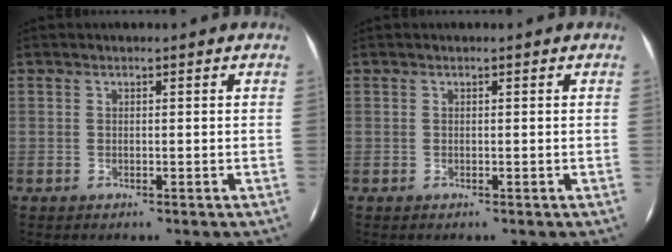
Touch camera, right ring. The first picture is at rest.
{"total": 0.0}